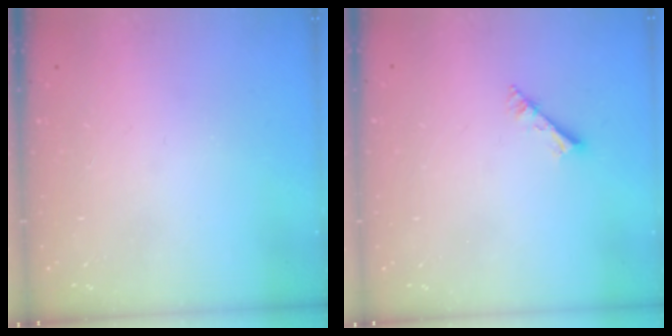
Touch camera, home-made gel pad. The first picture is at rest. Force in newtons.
{"total": 2.7, "press": 2.7, "slide": 0.3}